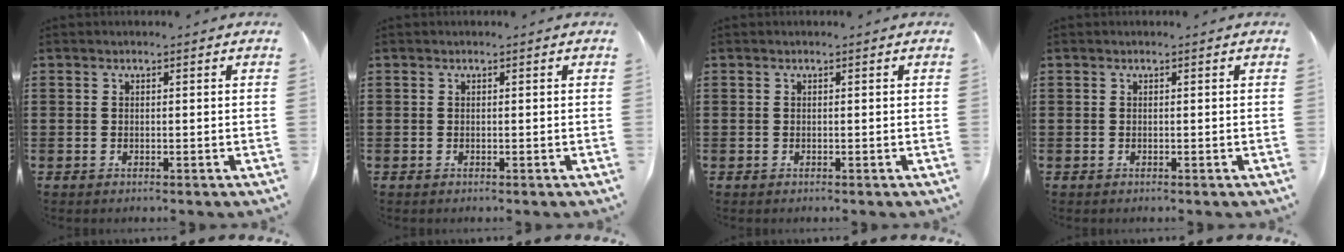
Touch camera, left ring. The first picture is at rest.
{"total": 0.0}
{"total": 0.0}
{"total": 0.0}